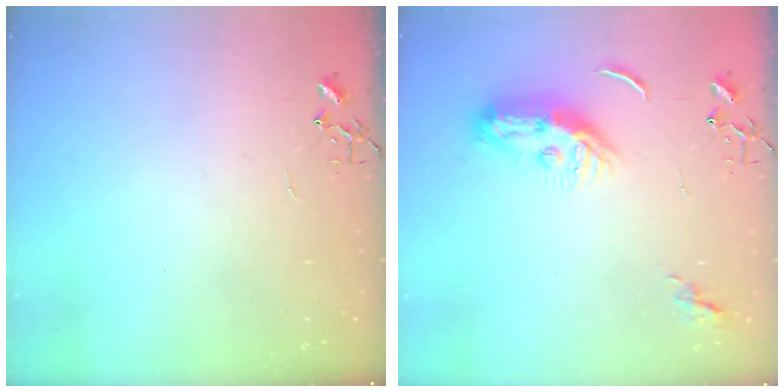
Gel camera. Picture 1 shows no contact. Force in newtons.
{"total": 9.3, "press": 9.2, "slide": 1.2}